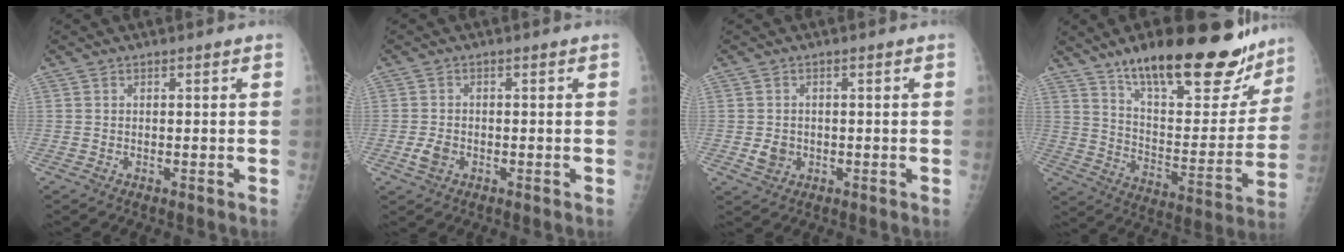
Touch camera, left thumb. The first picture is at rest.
{"total": 2.6, "force": [-0.9, 1.8, 1.6], "torque": [-0.032, 0.001, -0.016]}
{"total": 2.8, "force": [-0.4, 2.4, 1.3], "torque": [-0.014, 0.001, -0.002]}
{"total": 28.1, "force": [20.0, 9.2, 17.5], "torque": [-0.214, -0.083, 0.300]}